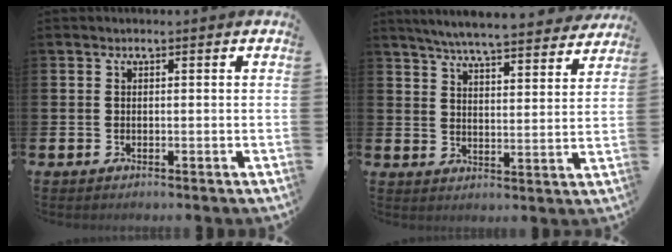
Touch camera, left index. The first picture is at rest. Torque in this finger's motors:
{"motor_torque": [0.92, -1.22, 0.76, 0.21]}